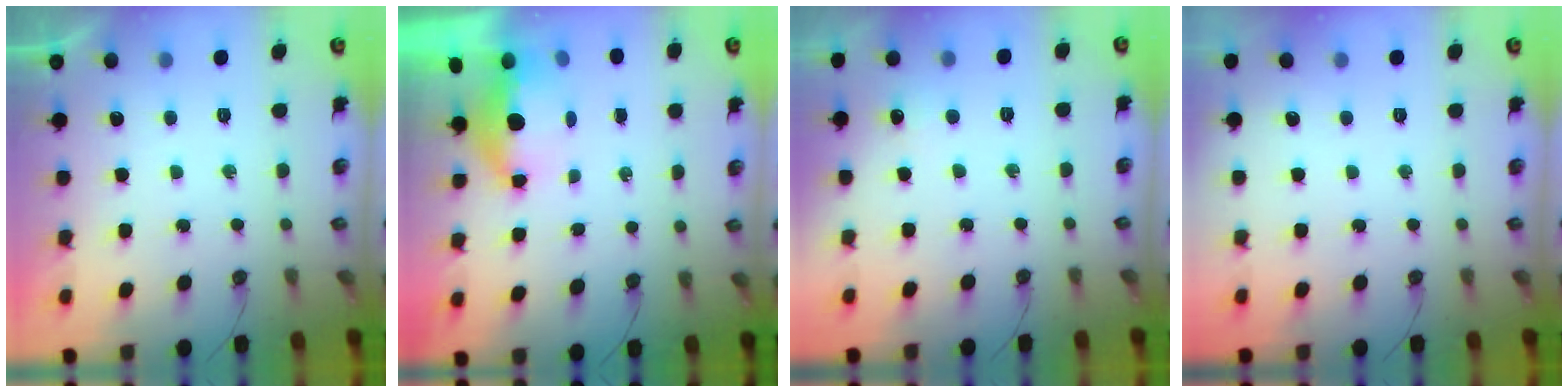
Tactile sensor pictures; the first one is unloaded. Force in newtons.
{"total": 14.6, "press": 6.9, "slide": 12.8}
{"total": 4.3, "press": 4.2, "slide": 0.7}
{"total": 0.0}